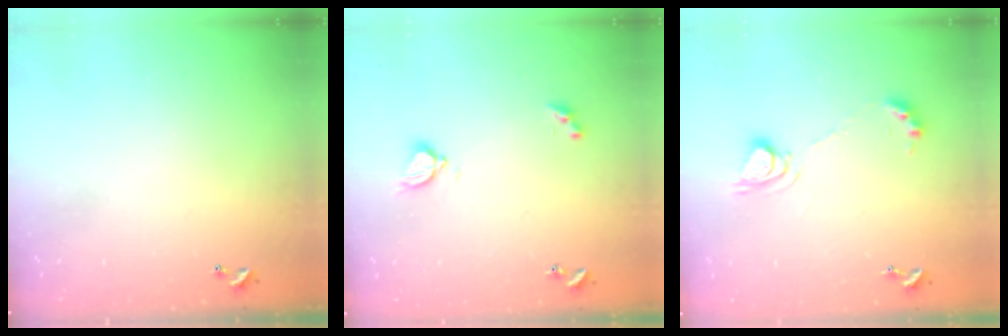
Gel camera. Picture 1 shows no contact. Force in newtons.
{"total": 3.0, "press": 3.0, "slide": 0.5}
{"total": 7.8, "press": 7.7, "slide": 0.9}